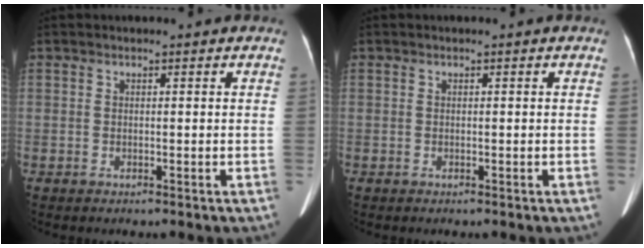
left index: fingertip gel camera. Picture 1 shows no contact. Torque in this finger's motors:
{"motor_torque": [0.06, -0.22, 0.02, 0.00]}